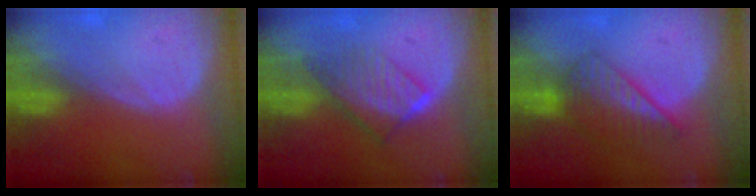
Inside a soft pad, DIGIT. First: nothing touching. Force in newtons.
{"total": 6.7, "press": 6.0, "slide": 2.9}
{"total": 6.5, "press": 6.2, "slide": 2.1}